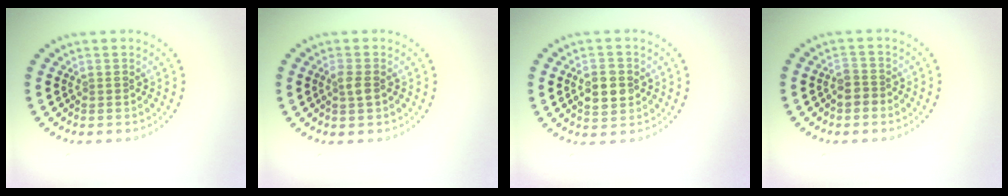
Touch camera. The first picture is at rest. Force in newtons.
{"total": 1.5, "press": 1.4, "slide": 0.3}
{"total": 3.6, "press": 3.6, "slide": 0.2}
{"total": 1.7, "press": 1.5, "slide": 0.8}